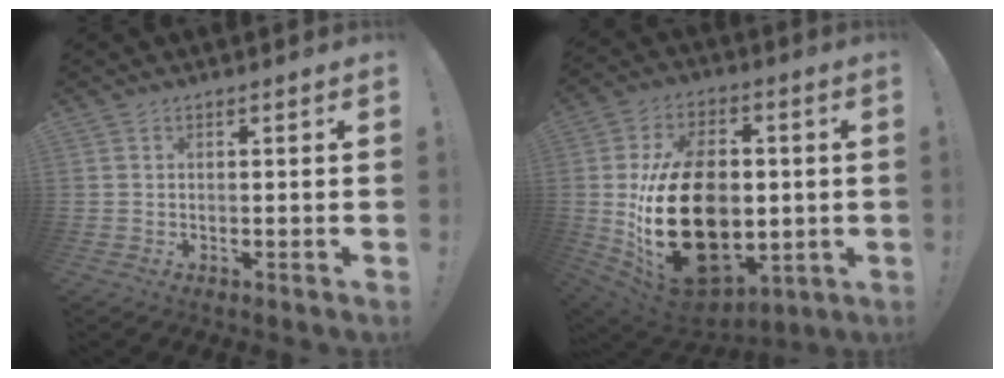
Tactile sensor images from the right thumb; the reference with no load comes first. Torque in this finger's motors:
{"motor_torque": [1.79, 3.21, 2.77, 0.00, 0.94]}